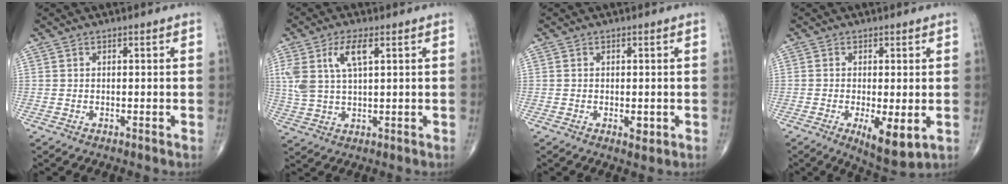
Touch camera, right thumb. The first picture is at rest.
{"total": 8.3, "force": [3.2, 3.3, 6.9], "torque": [-0.155, 0.001, 0.068]}
{"total": 1.9, "force": [-0.4, 0.9, 1.6], "torque": [-0.020, -0.004, -0.003]}
{"total": 7.6, "force": [-1.9, 2.6, 6.9], "torque": [-0.109, -0.022, -0.026]}